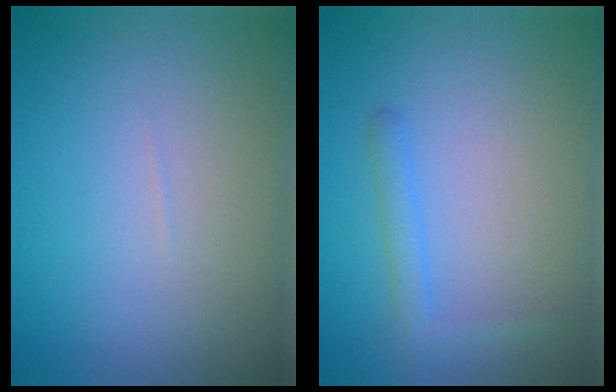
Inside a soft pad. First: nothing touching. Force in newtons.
{"total": 1.7, "press": 1.7, "slide": 0.1}